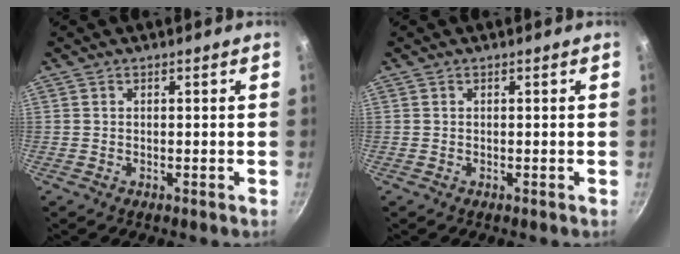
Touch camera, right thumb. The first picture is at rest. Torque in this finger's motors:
{"motor_torque": [-0.05, 0.05, 0.00, 0.00, 0.00]}